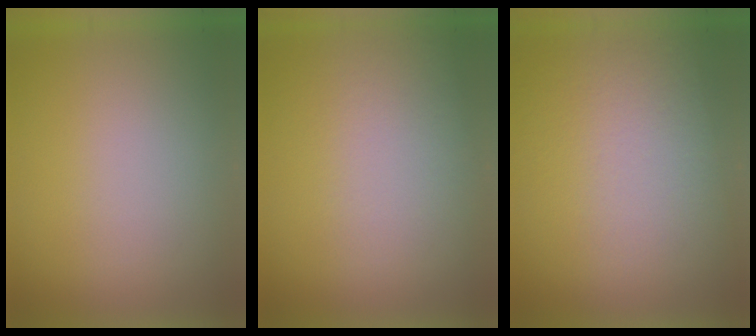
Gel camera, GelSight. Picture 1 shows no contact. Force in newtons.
{"total": 2.3}
{"total": 2.8}